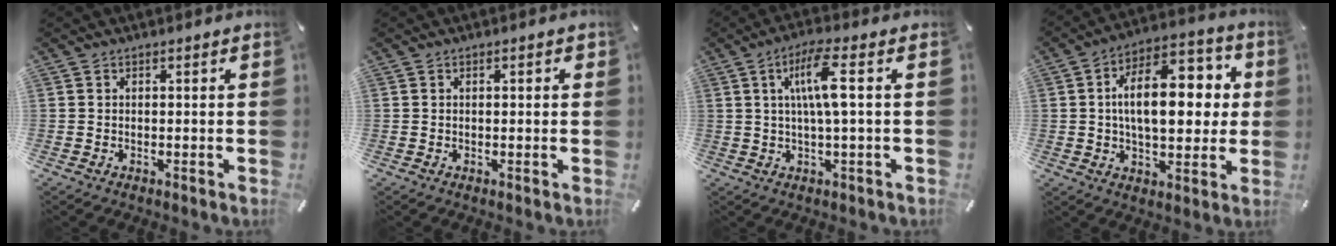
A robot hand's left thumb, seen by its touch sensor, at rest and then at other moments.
{"total": 0.6, "force": [0.1, 0.4, 0.5], "torque": [-0.002, 0.000, -0.002]}
{"total": 9.0, "force": [1.7, 1.5, 8.7], "torque": [-0.168, 0.005, 0.025]}
{"total": 17.7, "force": [2.5, 9.7, 14.6], "torque": [-0.225, 0.002, 0.037]}